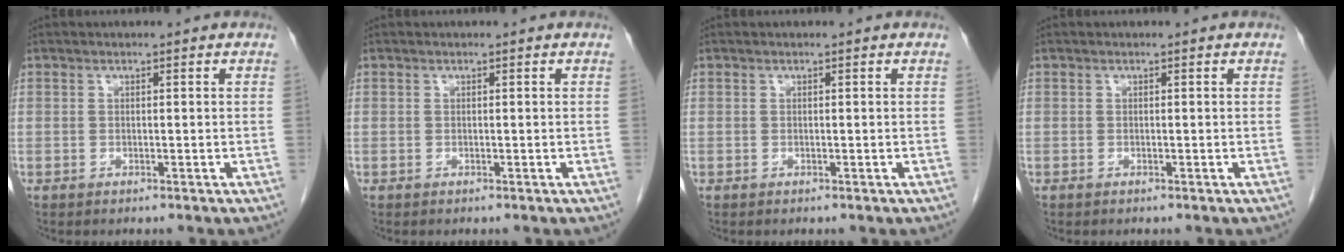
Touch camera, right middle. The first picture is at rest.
{"total": 0.0}
{"total": 0.0}
{"total": 0.0}